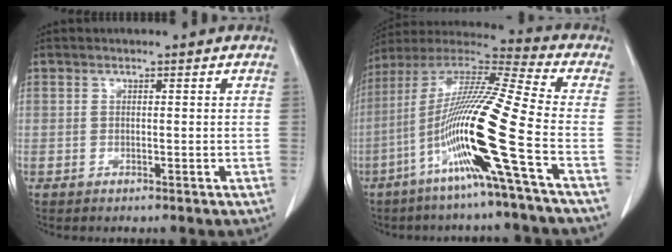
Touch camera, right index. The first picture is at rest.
{"total": 18.3, "force": [-6.4, -2.0, 17.0], "torque": [-0.332, -0.010, -0.130]}